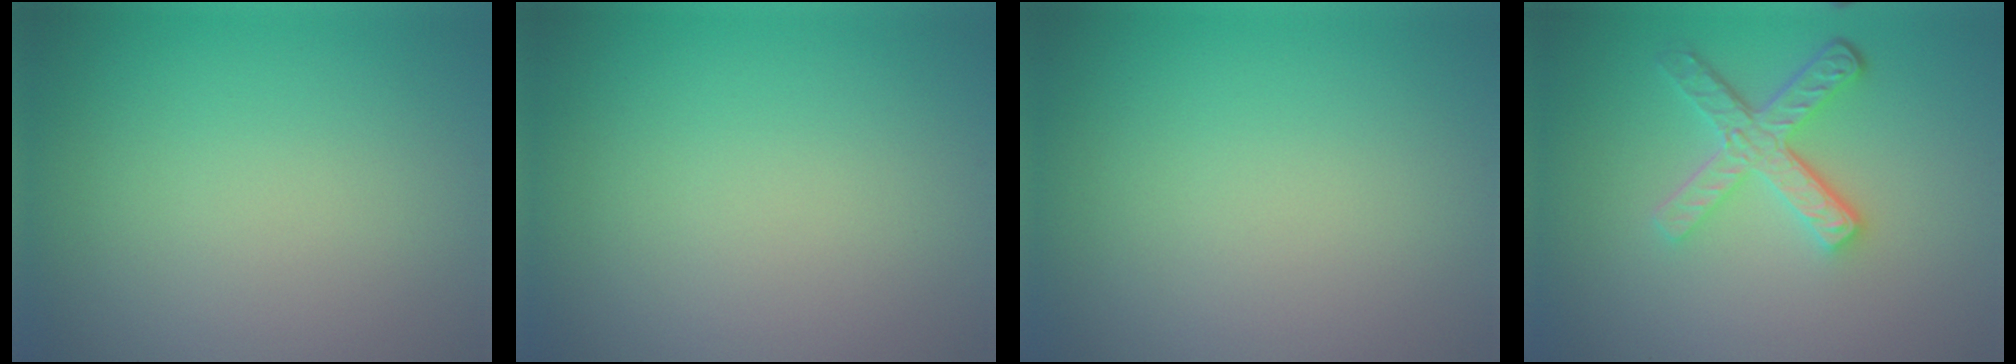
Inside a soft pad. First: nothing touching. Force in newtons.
{"total": 0.0}
{"total": 0.0}
{"total": 4.7, "press": 3.5, "slide": 3.2}